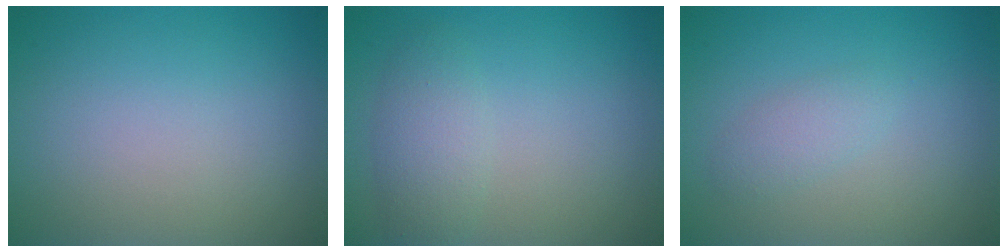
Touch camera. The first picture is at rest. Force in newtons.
{"total": 2.5, "press": 2.5, "slide": 0.1}
{"total": 1.6, "press": 1.6, "slide": 0.1}